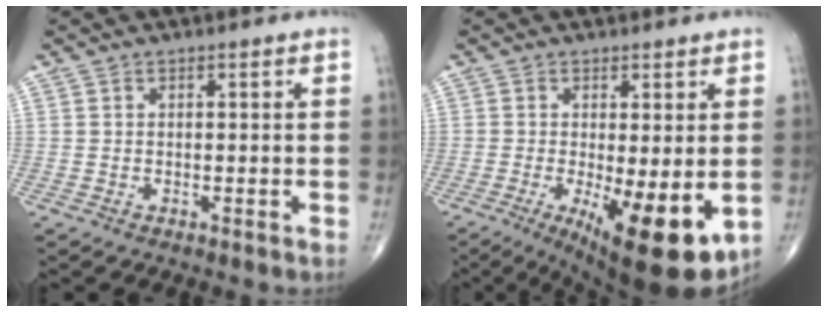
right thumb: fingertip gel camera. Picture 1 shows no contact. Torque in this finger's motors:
{"motor_torque": [0.55, 2.20, 0.31, -0.22, 0.13]}